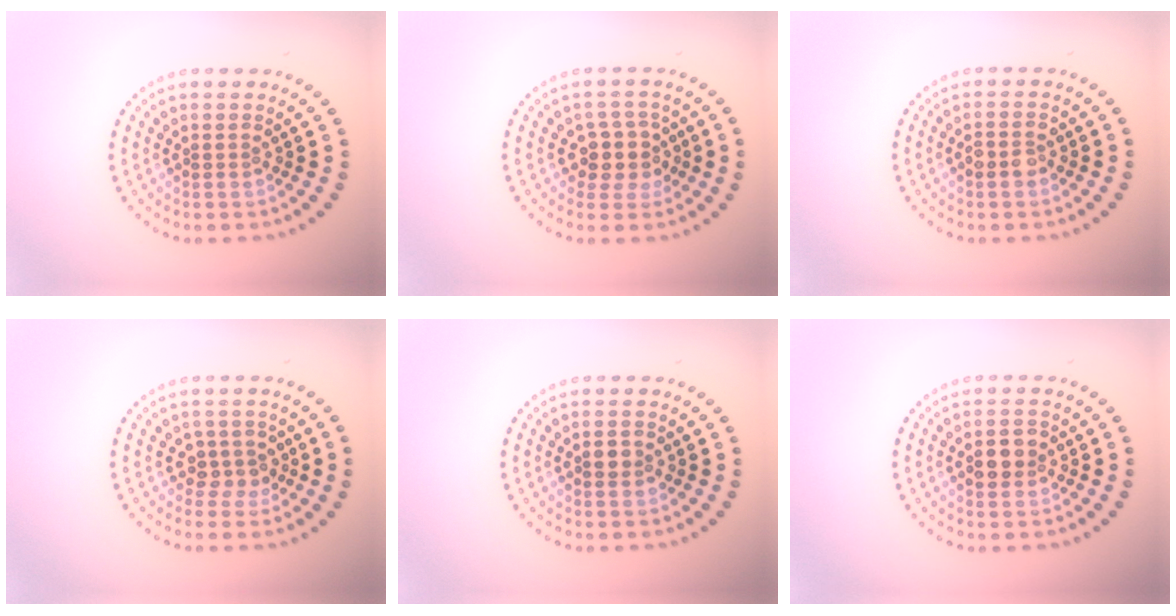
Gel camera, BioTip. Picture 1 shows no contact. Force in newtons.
{"total": 2.8, "press": 2.6, "slide": 1.2}
{"total": 1.7, "press": 1.7, "slide": 0.3}
{"total": 2.0, "press": 1.6, "slide": 1.2}
{"total": 1.5, "press": 1.5, "slide": 0.1}
{"total": 2.4, "press": 2.4, "slide": 0.2}